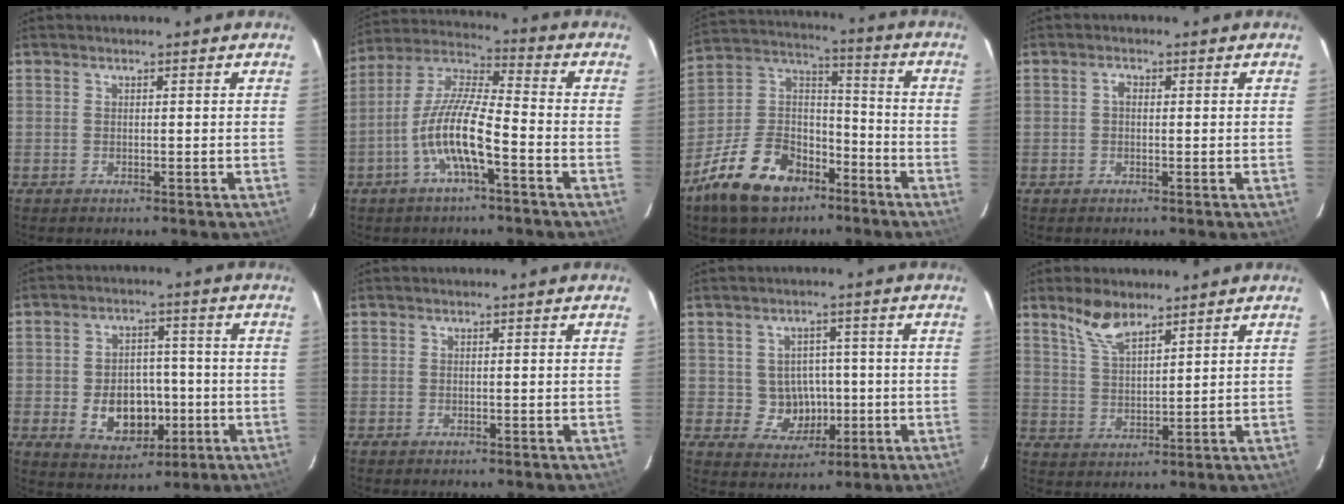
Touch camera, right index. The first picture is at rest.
{"total": 11.8, "force": [-4.7, 2.2, 10.6], "torque": [-0.219, 0.001, -0.093]}
{"total": 18.5, "force": [-11.4, 10.7, 10.0], "torque": [-0.223, 0.027, -0.188]}
{"total": 1.2, "force": [0.0, 0.9, 0.8], "torque": [-0.015, 0.007, -0.003]}
{"total": 10.3, "force": [-2.6, 7.6, 6.5], "torque": [-0.131, 0.006, -0.021]}
{"total": 0.0}
{"total": 6.3, "force": [-0.5, 6.0, 1.8], "torque": [-0.043, 0.014, 0.011]}
{"total": 6.8, "force": [5.2, 2.3, 3.7], "torque": [-0.070, 0.006, 0.107]}